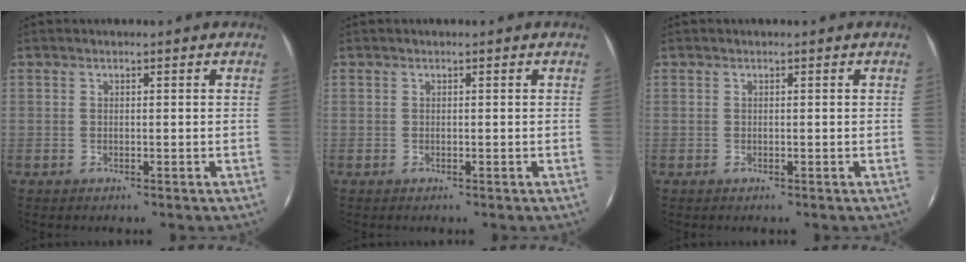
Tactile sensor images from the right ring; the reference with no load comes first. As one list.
[{"total": 0.0}, {"total": 0.0}]